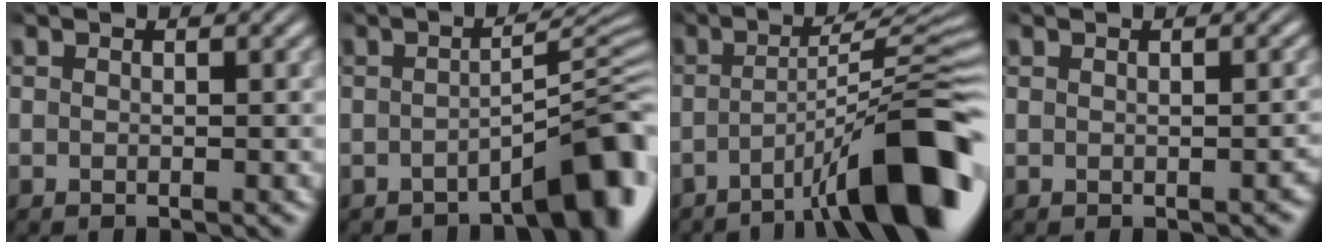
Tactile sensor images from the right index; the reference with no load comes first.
{"total": 6.8, "force": [-3.0, 1.6, 5.8], "torque": [-0.064, 0.006, -0.044]}
{"total": 9.2, "force": [-3.3, 2.1, 8.4], "torque": [-0.109, 0.006, -0.039]}
{"total": 0.6, "force": [-0.6, 0.1, 0.1], "torque": [-0.002, -0.001, -0.004]}